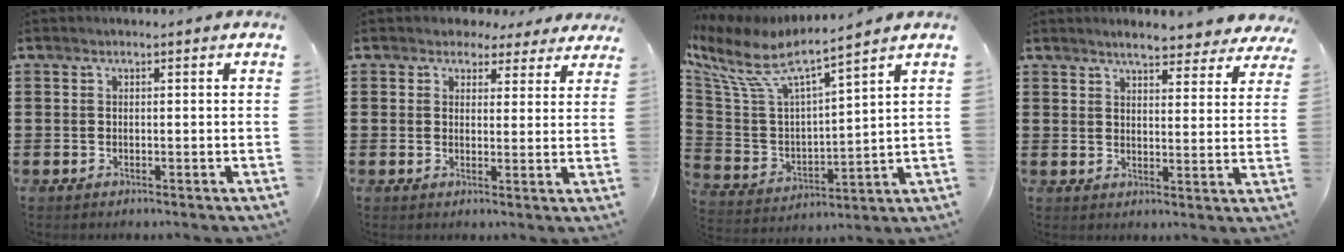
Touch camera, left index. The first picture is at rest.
{"total": 3.4, "force": [2.8, 1.8, 0.6], "torque": [-0.018, 0.001, 0.051]}
{"total": 7.0, "force": [5.2, 1.7, 4.4], "torque": [-0.119, -0.044, 0.082]}
{"total": 4.7, "force": [4.4, 0.4, 1.6], "torque": [-0.037, -0.017, 0.077]}